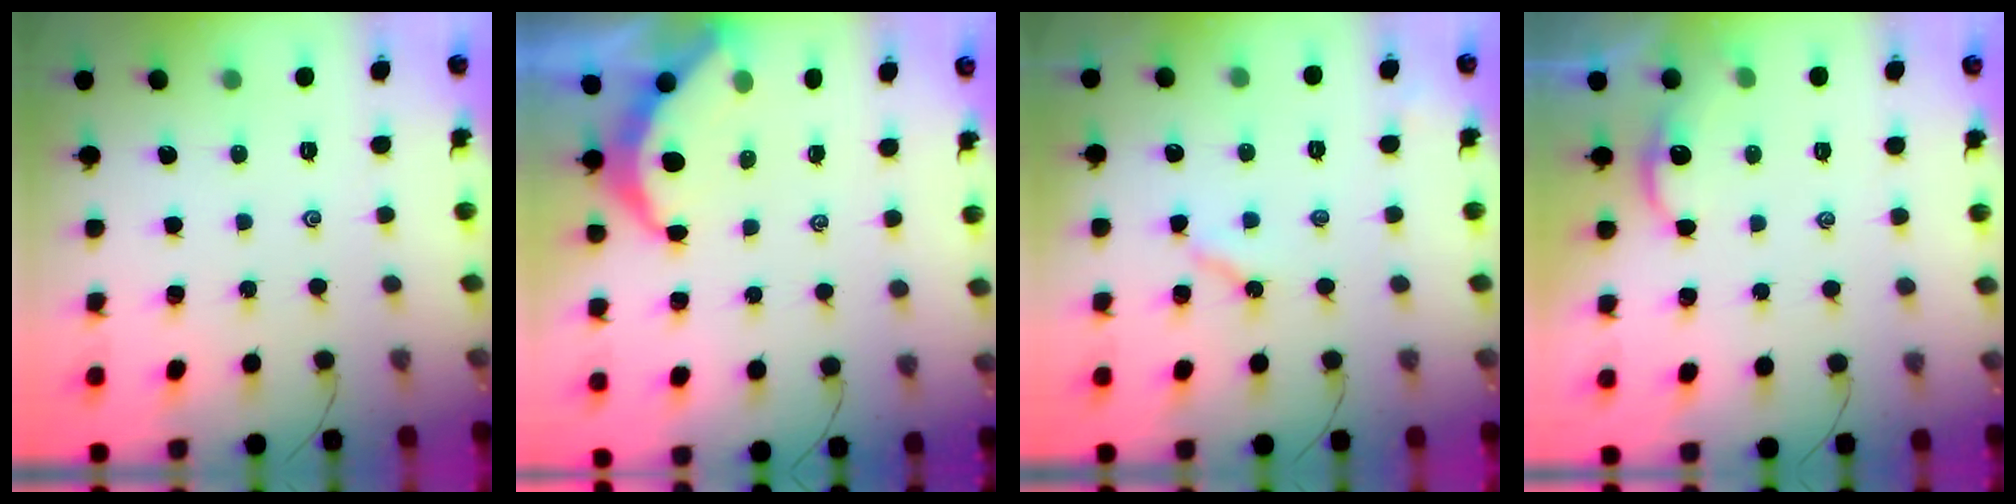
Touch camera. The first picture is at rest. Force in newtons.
{"total": 5.3, "press": 5.3, "slide": 0.4}
{"total": 4.7, "press": 4.7, "slide": 0.4}
{"total": 2.2, "press": 2.2, "slide": 0.2}